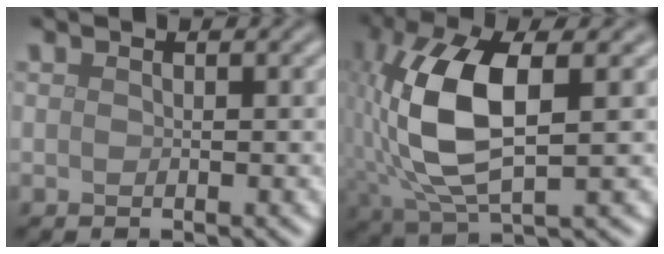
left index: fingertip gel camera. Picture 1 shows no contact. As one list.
[{"total": 9.8, "force": [1.0, 4.1, 8.9], "torque": [-0.198, 0.006, 0.018]}]